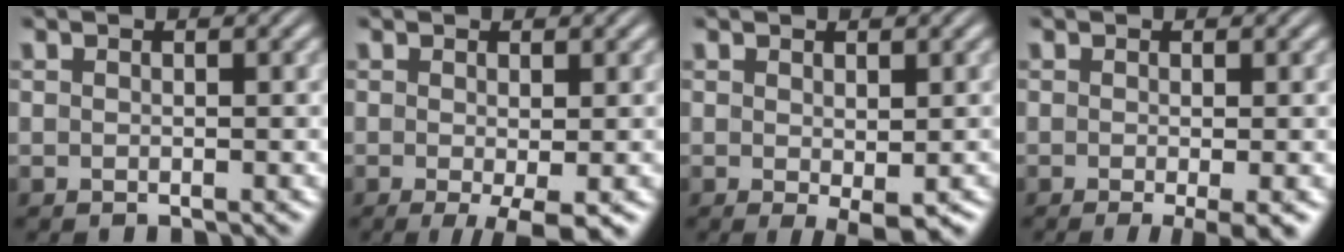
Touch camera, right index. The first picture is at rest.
{"total": 4.3, "force": [-2.5, 1.0, 3.4], "torque": [-0.046, -0.021, -0.027]}
{"total": 2.4, "force": [-0.8, 0.4, 2.2], "torque": [-0.027, -0.018, 0.000]}
{"total": 3.3, "force": [-1.9, 0.6, 2.6], "torque": [-0.035, -0.014, -0.021]}